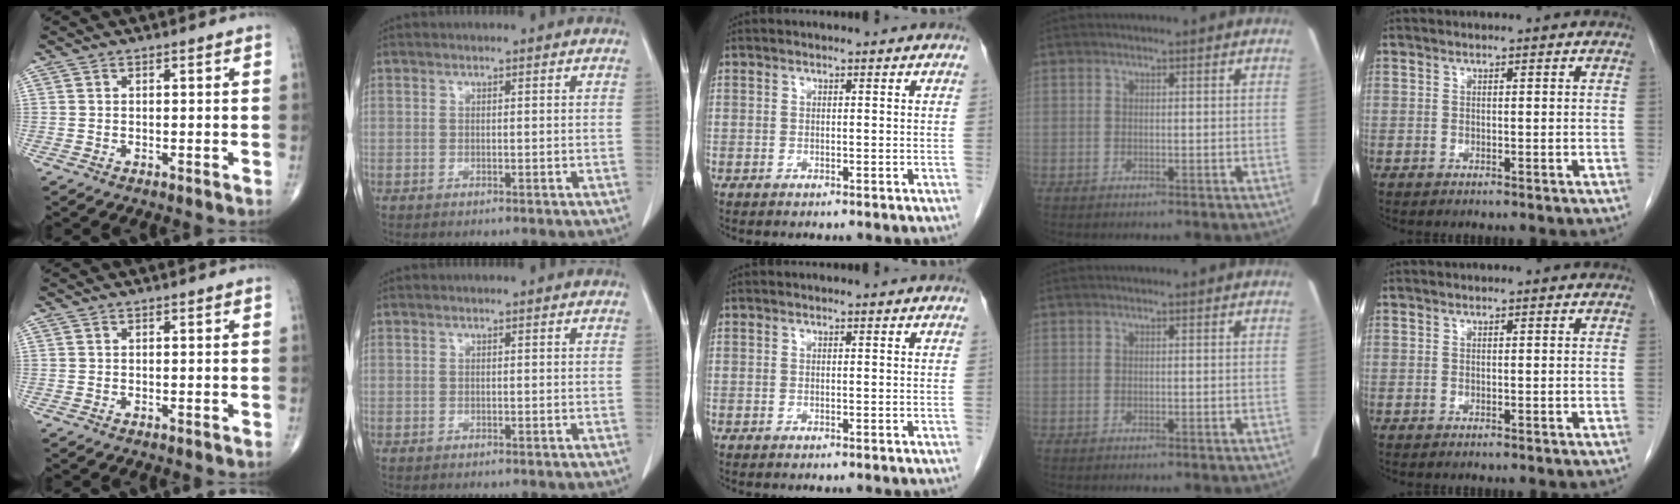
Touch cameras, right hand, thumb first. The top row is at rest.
{}